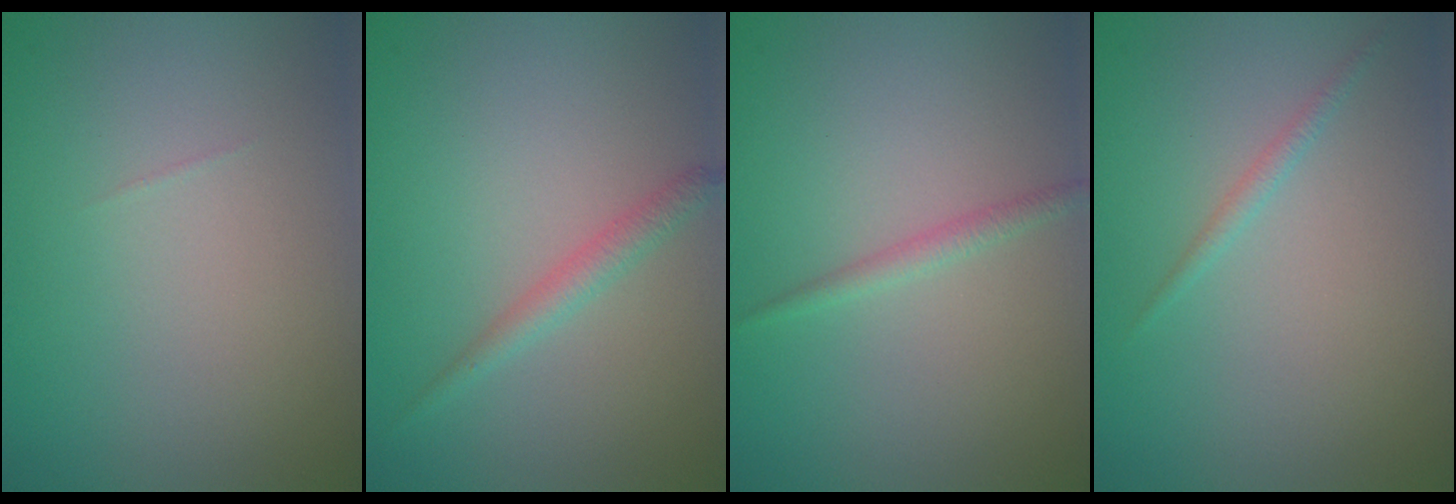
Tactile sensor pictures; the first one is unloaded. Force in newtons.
{"total": 1.6, "press": 1.6, "slide": 0.0}
{"total": 1.1, "press": 1.1, "slide": 0.0}
{"total": 0.8, "press": 0.8, "slide": 0.1}